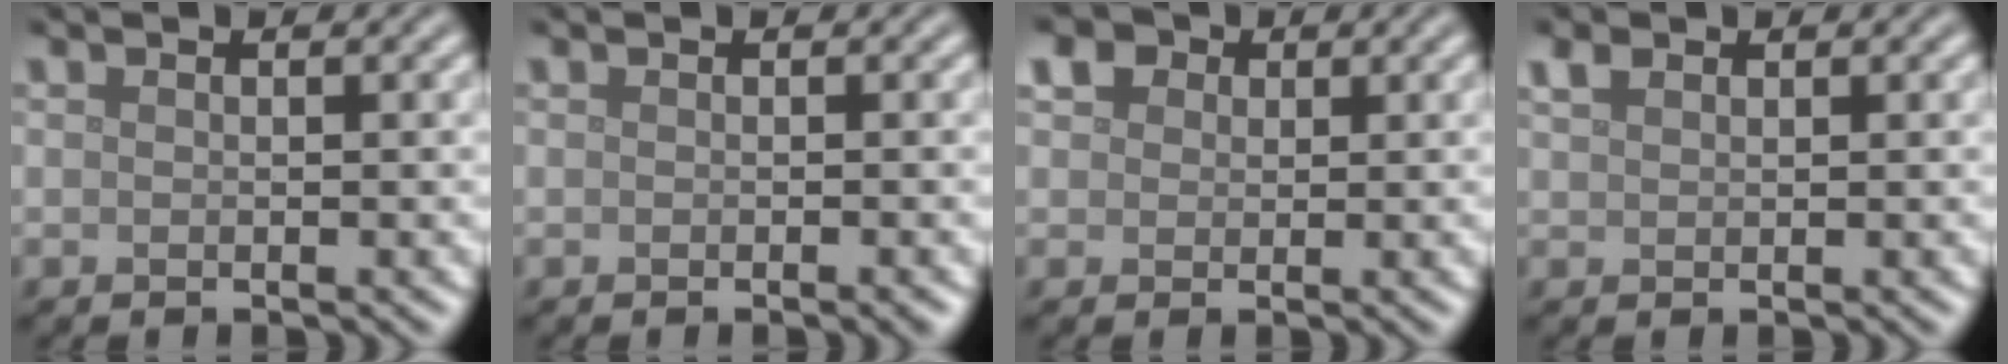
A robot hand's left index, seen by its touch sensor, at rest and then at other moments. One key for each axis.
{"total": 0.7, "fx": -0.3, "fy": 0.1, "fz": 0.6, "tx": -0.006, "ty": 0.000, "tz": -0.005}
{"total": 4.1, "fx": 2.1, "fy": 2.9, "fz": 1.9, "tx": -0.048, "ty": 0.015, "tz": 0.020}
{"total": 1.4, "fx": 0.9, "fy": 0.8, "fz": 0.6, "tx": -0.013, "ty": 0.006, "tz": 0.020}